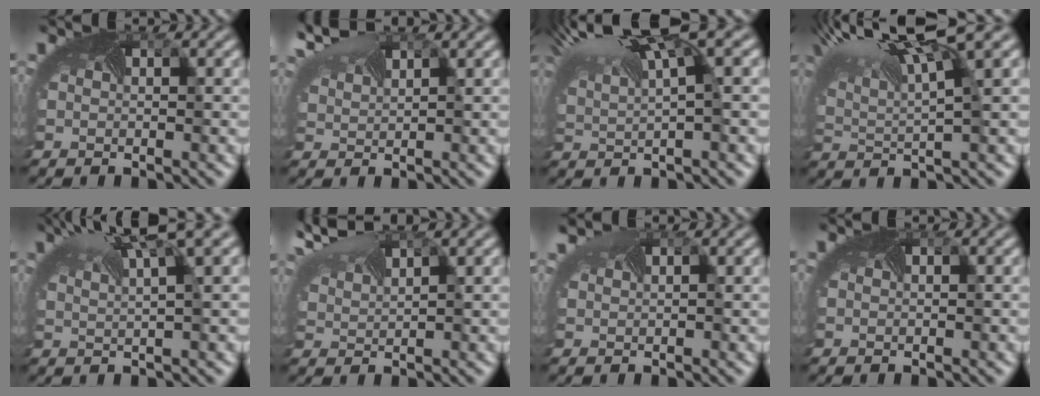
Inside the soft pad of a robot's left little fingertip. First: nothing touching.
{"total": 4.2, "force": [3.1, 1.4, 2.4], "torque": [-0.068, 0.018, 0.058]}
{"total": 9.9, "force": [6.0, 2.9, 7.4], "torque": [-0.173, 0.027, 0.114]}
{"total": 11.6, "force": [6.3, 3.9, 9.0], "torque": [-0.178, 0.034, 0.109]}
{"total": 5.7, "force": [4.0, 0.9, 4.0], "torque": [-0.074, 0.024, 0.070]}
{"total": 5.2, "force": [3.8, 1.6, 3.1], "torque": [-0.088, 0.023, 0.072]}
{"total": 1.5, "force": [1.2, 0.5, 0.6], "torque": [-0.016, 0.012, 0.009]}
{"total": 0.0}